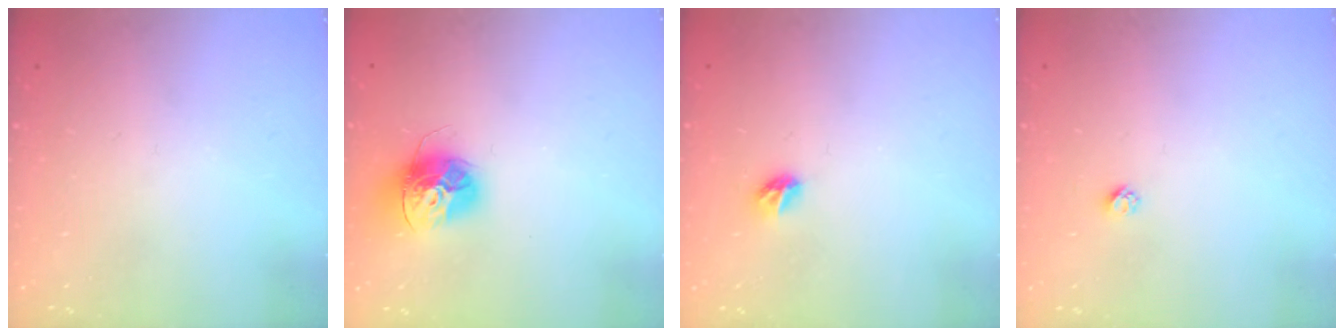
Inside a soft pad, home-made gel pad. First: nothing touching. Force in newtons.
{"total": 15.0, "press": 14.9, "slide": 1.3}
{"total": 5.8, "press": 5.8, "slide": 0.7}
{"total": 2.3, "press": 2.3, "slide": 0.2}